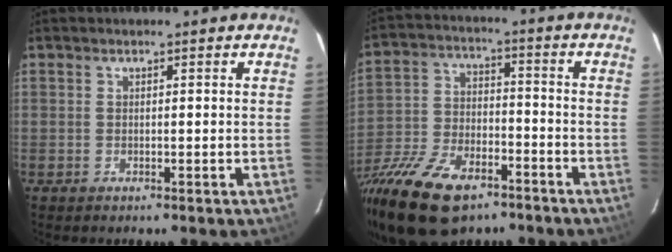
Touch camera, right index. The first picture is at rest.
{"total": 21.7, "force": [-14.2, 10.2, 12.8], "torque": [-0.279, -0.033, -0.248]}